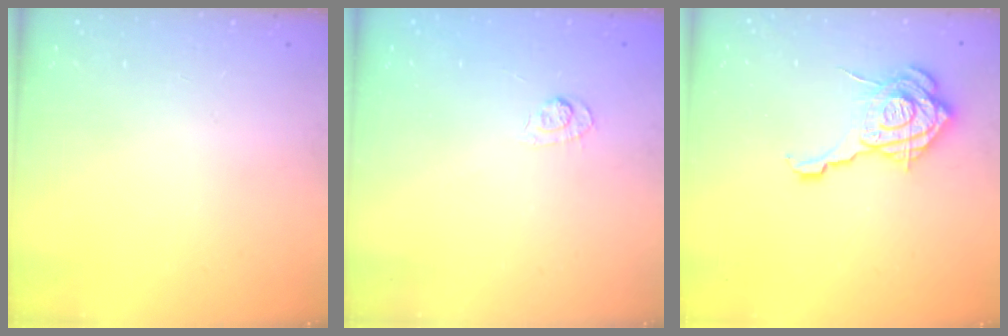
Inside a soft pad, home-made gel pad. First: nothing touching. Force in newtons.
{"total": 3.5, "press": 3.1, "slide": 1.6}
{"total": 18.2, "press": 18.1, "slide": 2.0}